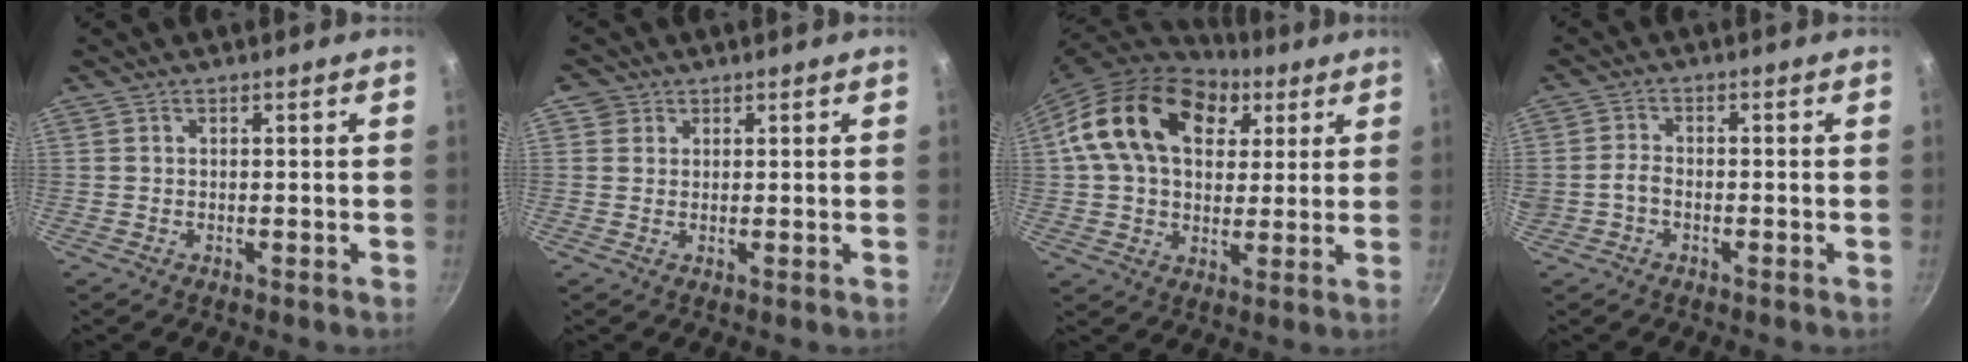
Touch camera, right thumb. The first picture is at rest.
{"total": 2.3, "force": [0.8, 2.1, 0.3], "torque": [0.017, 0.005, 0.009]}
{"total": 20.9, "force": [7.1, 14.4, 13.4], "torque": [-0.217, 0.007, 0.112]}
{"total": 2.6, "force": [-1.0, 1.8, 1.5], "torque": [-0.025, 0.019, -0.021]}